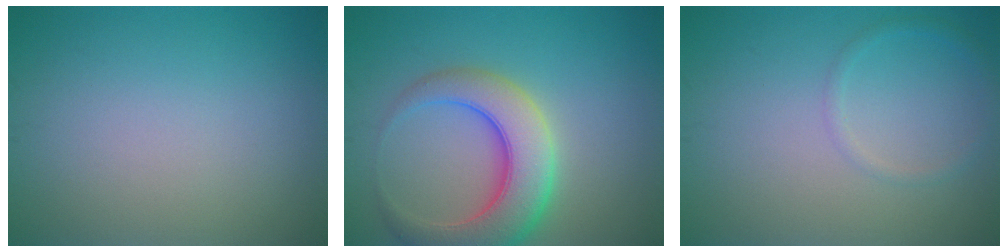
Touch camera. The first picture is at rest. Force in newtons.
{"total": 7.4, "press": 7.4, "slide": 0.3}
{"total": 1.1, "press": 1.1, "slide": 0.1}